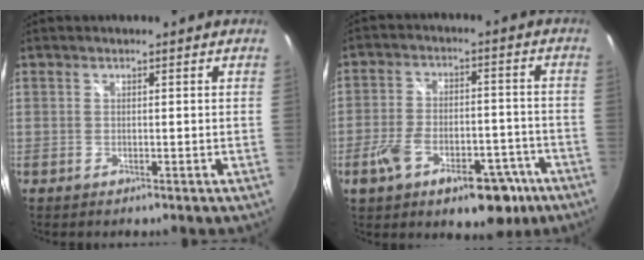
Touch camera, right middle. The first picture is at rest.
{"total": 15.3, "force": [-8.6, 7.6, 10.1], "torque": [-0.191, -0.004, -0.125]}